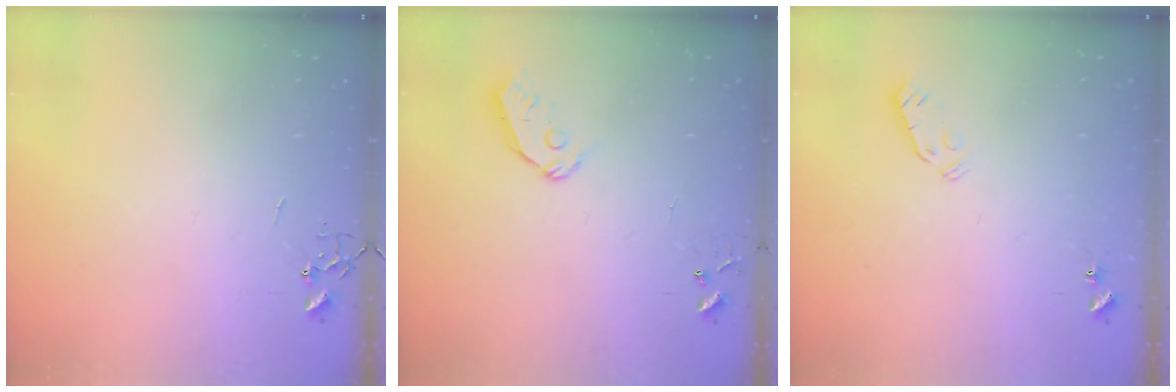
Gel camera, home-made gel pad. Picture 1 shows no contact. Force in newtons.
{"total": 6.1, "press": 6.1, "slide": 0.6}
{"total": 3.8, "press": 3.7, "slide": 0.8}